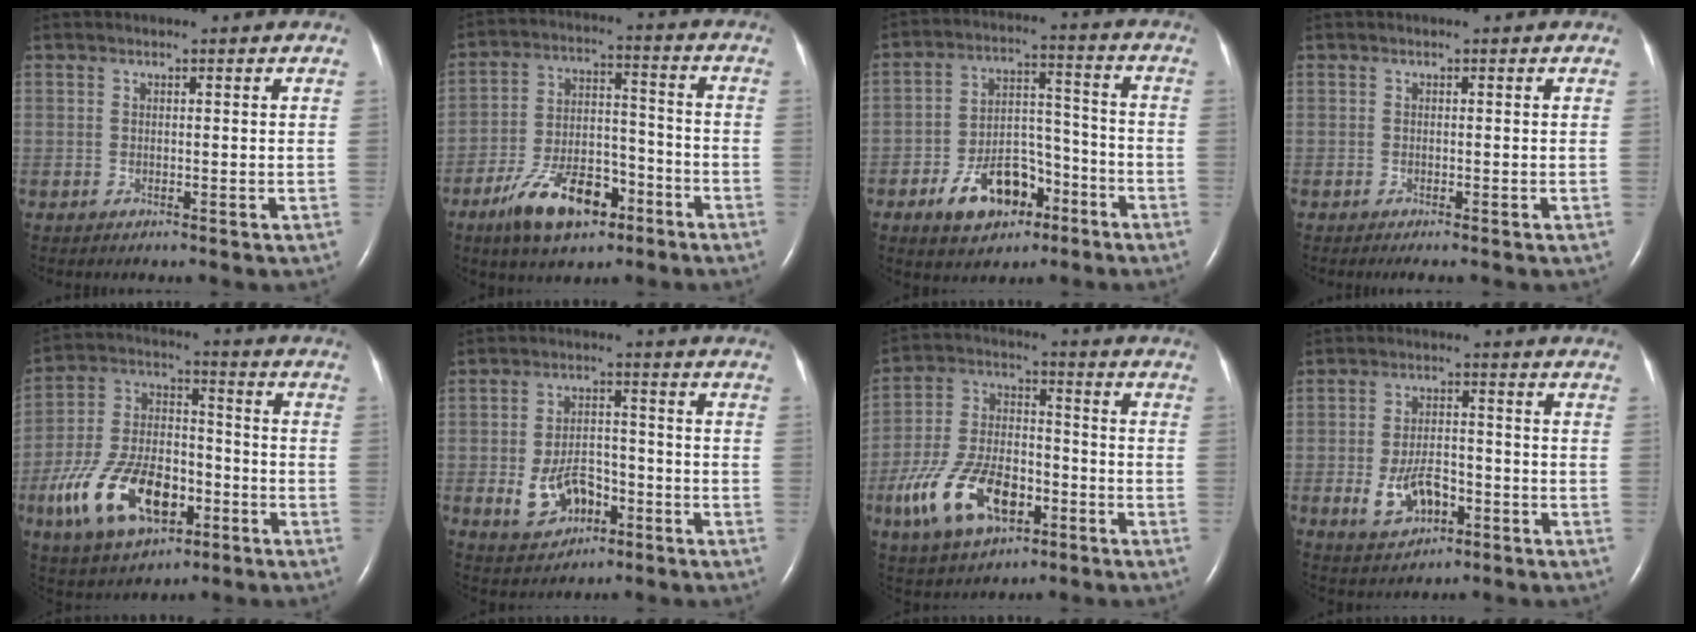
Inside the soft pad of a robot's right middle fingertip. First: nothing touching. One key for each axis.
{"total": 12.2, "fx": -7.3, "fy": 5.5, "fz": 8.1, "tx": -0.144, "ty": 0.009, "tz": -0.124}
{"total": 10.7, "fx": -5.9, "fy": 6.1, "fz": 6.5, "tx": -0.112, "ty": 0.021, "tz": -0.092}
{"total": 1.0, "fx": -0.8, "fy": 0.0, "fz": 0.7, "tx": -0.012, "ty": -0.004, "tz": -0.013}
{"total": 16.6, "fx": -6.8, "fy": 8.5, "fz": 12.5, "tx": -0.259, "ty": 0.007, "tz": -0.113}
{"total": 7.6, "fx": -2.9, "fy": 4.8, "fz": 5.1, "tx": -0.096, "ty": 0.007, "tz": -0.042}
{"total": 14.5, "fx": -6.2, "fy": 7.3, "fz": 10.9, "tx": -0.233, "ty": 0.007, "tz": -0.105}
{"total": 6.8, "fx": -2.5, "fy": 3.6, "fz": 5.1, "tx": -0.098, "ty": 0.002, "tz": -0.039}